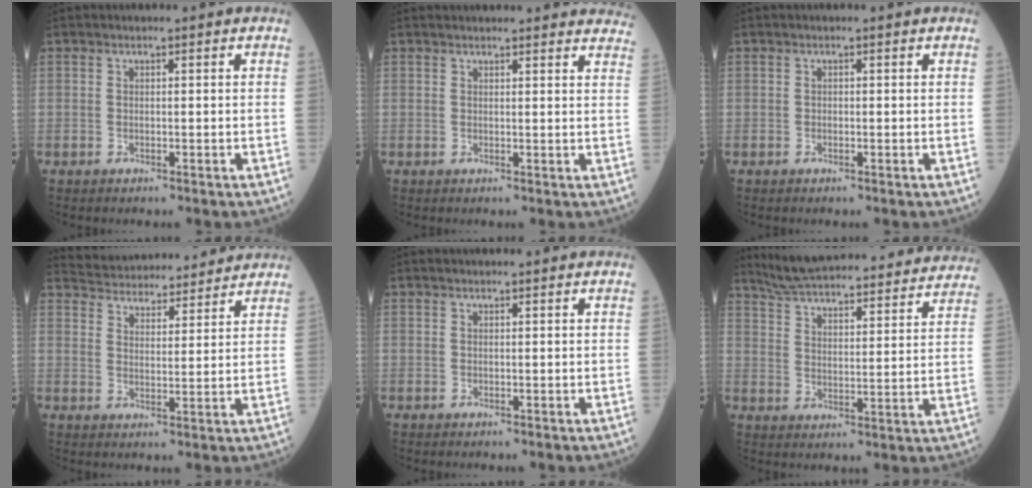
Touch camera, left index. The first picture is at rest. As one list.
[{"total": 17.4, "force": [16.6, 3.0, 4.0], "torque": [-0.035, -0.015, 0.177]}, {"total": 0.0}, {"total": 12.9, "force": [12.4, 2.3, 2.5], "torque": [-0.038, 0.031, 0.178]}, {"total": 1.6, "force": [1.6, 0.1, 0.5], "torque": [-0.009, 0.017, 0.021]}, {"total": 30.9, "force": [28.6, 4.3, 10.8], "torque": [-0.175, -0.041, 0.367]}]